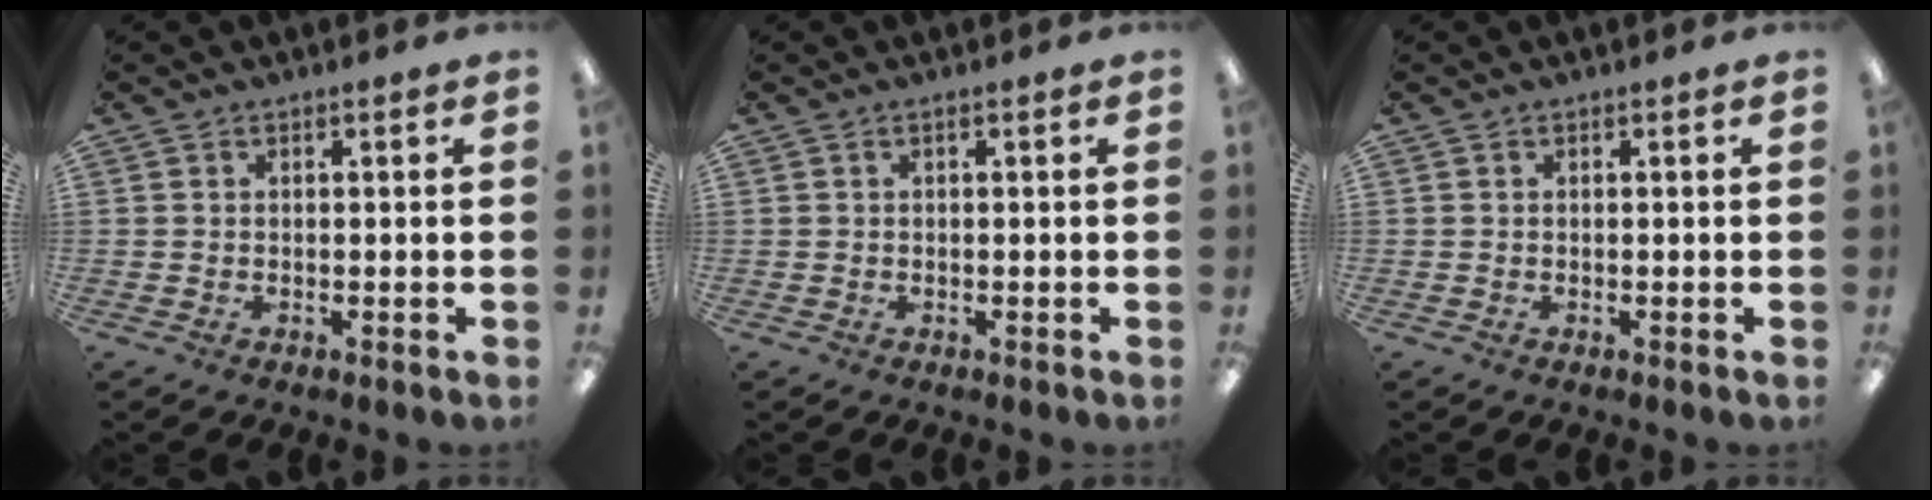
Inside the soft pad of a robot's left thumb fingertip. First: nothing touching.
{"total": 0.0}
{"total": 0.0}